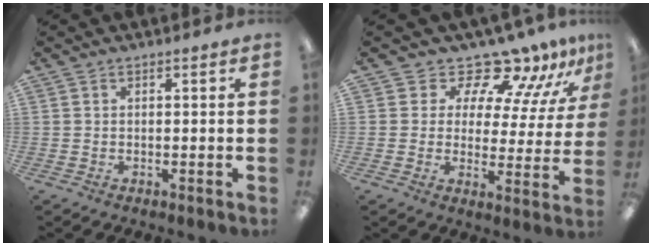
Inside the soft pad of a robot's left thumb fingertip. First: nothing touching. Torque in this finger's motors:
{"motor_torque": [0.41, 0.60, 0.06, 0.07, 0.00]}